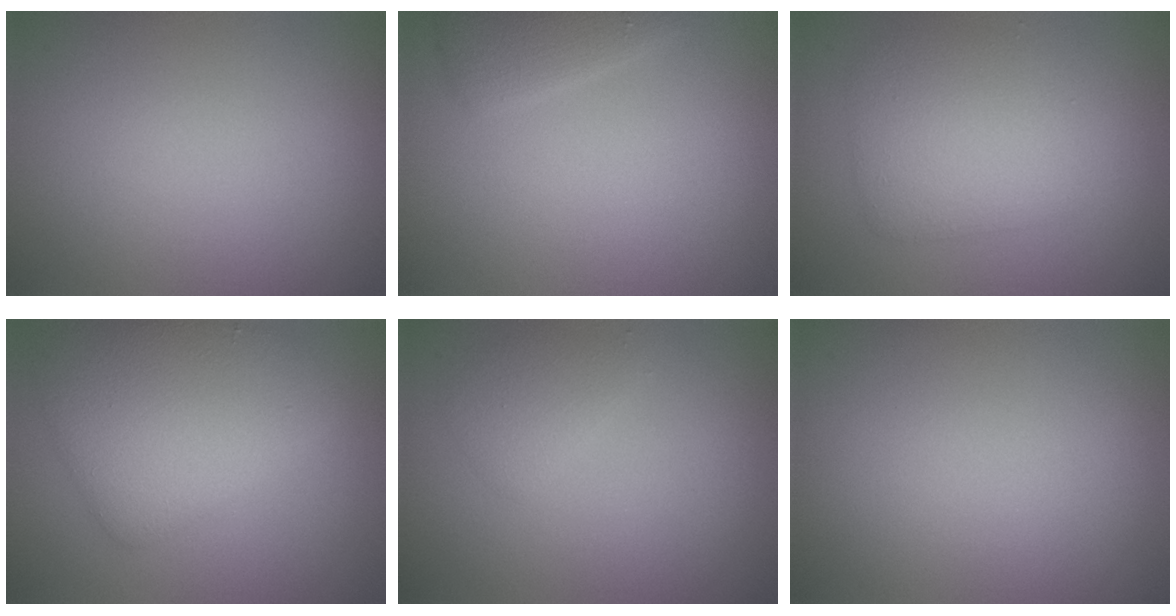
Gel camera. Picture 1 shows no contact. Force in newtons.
{"total": 2.2, "press": 2.2, "slide": 0.2}
{"total": 4.3, "press": 4.3, "slide": 0.1}
{"total": 6.3, "press": 6.3, "slide": 0.1}
{"total": 1.6, "press": 1.6, "slide": 0.0}
{"total": 0.0}